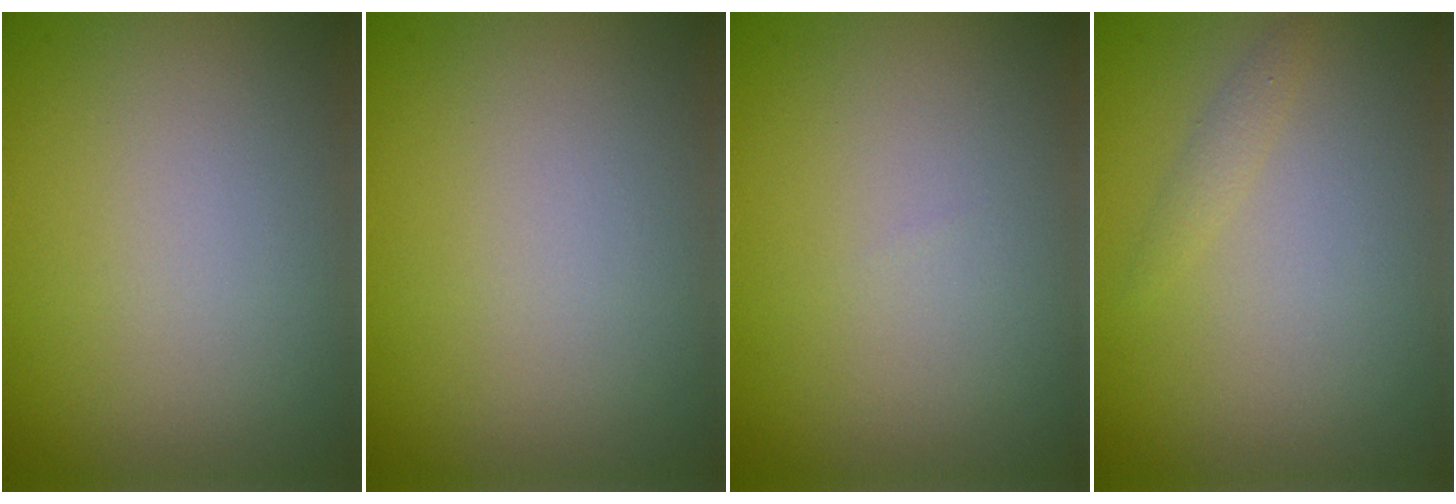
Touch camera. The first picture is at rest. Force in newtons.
{"total": 0.0}
{"total": 0.0}
{"total": 0.8, "press": 0.8, "slide": 0.1}